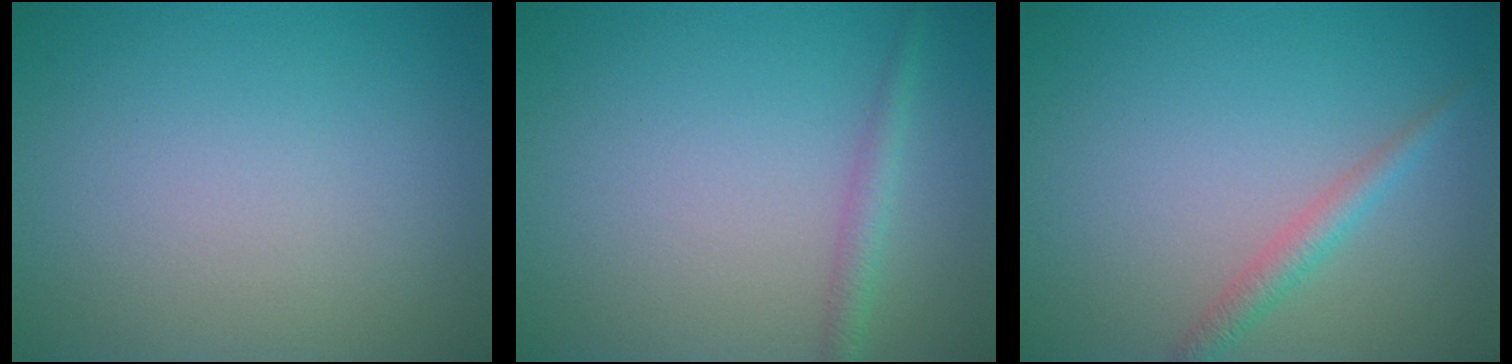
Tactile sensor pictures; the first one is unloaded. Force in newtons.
{"total": 1.7, "press": 1.7, "slide": 0.1}
{"total": 1.8, "press": 1.8, "slide": 0.0}